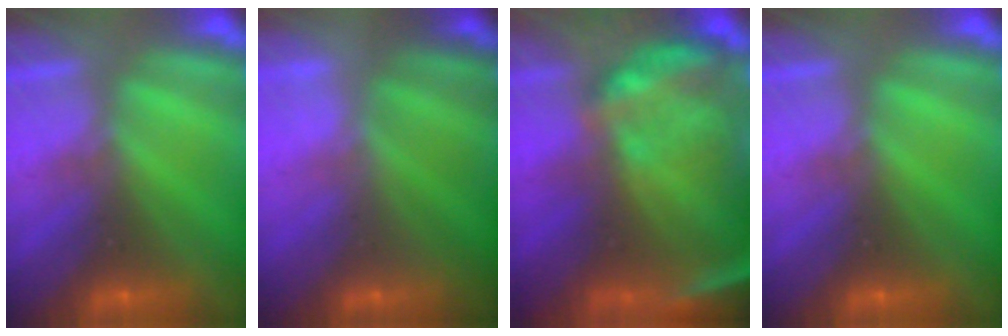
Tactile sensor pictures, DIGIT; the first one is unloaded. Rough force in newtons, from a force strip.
{"total": 2.2}
{"total": 7.5}
{"total": 0.0}